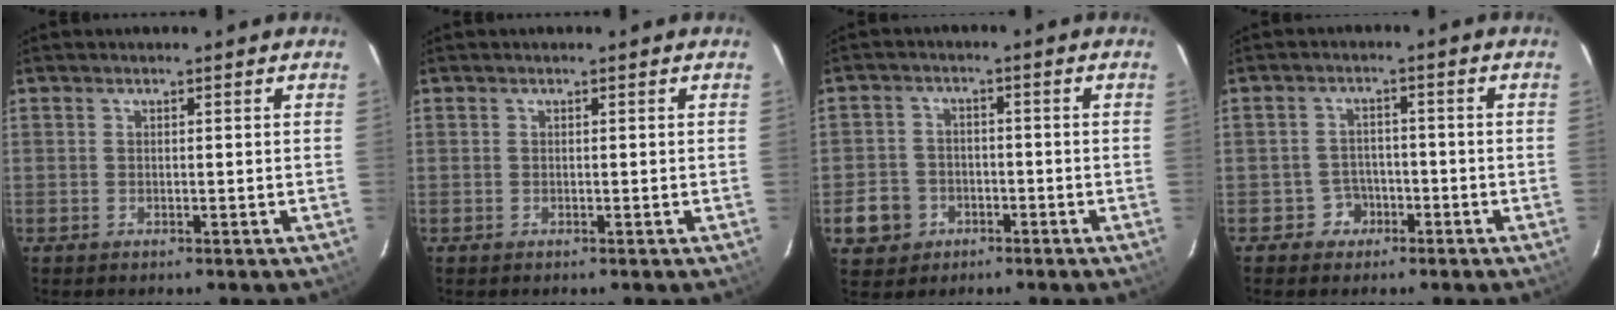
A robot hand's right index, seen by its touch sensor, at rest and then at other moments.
{"total": 0.0}
{"total": 7.0, "force": [-3.0, 6.1, 1.6], "torque": [-0.050, 0.020, -0.042]}
{"total": 3.9, "force": [-2.1, 3.2, 0.0], "torque": [-0.002, 0.019, -0.035]}